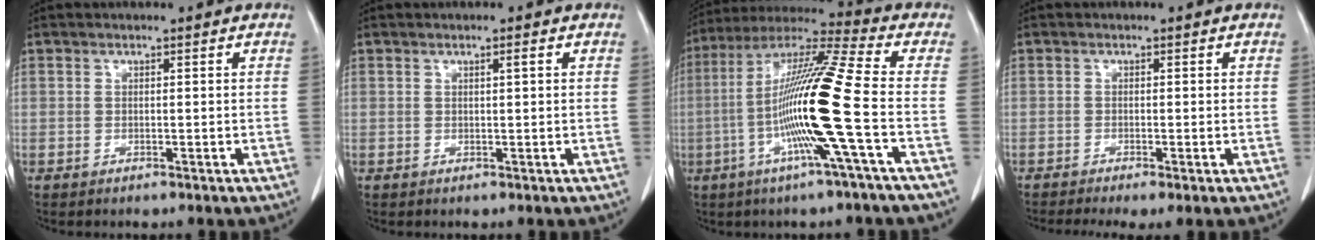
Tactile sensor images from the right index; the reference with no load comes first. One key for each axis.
{"total": 0.9, "fx": 0.4, "fy": 0.0, "fz": 0.9, "tx": -0.014, "ty": 0.001, "tz": 0.006}
{"total": 17.1, "fx": -3.9, "fy": -1.8, "fz": 16.5, "tx": -0.316, "ty": -0.007, "tz": -0.089}
{"total": 4.3, "fx": -2.9, "fy": 0.6, "fz": 3.1, "tx": -0.051, "ty": -0.015, "tz": -0.048}